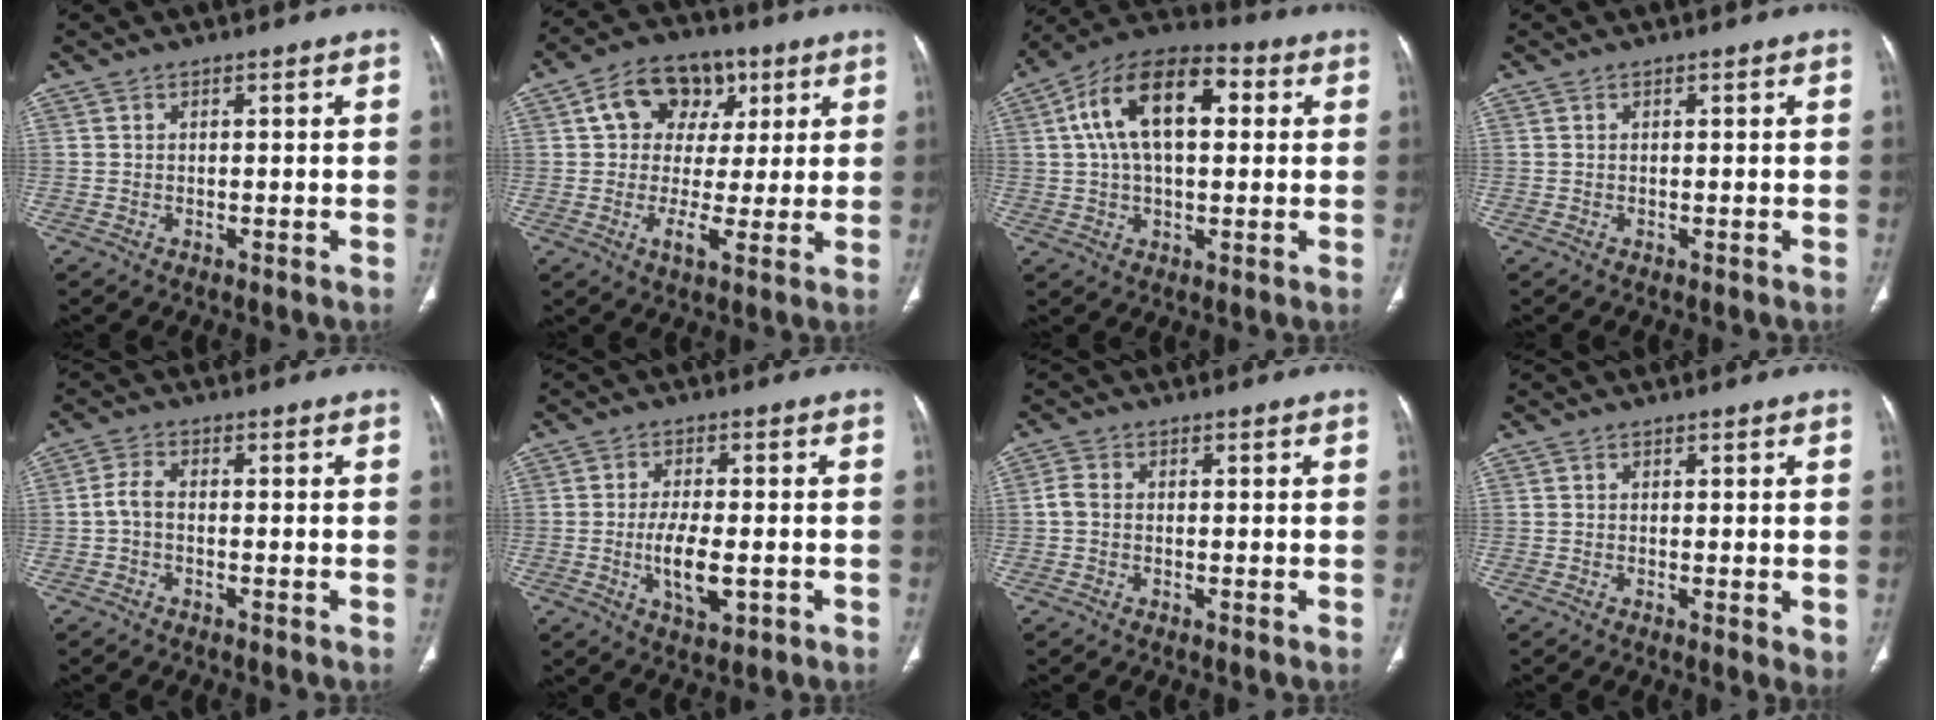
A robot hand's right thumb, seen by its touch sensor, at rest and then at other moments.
{"total": 12.7, "force": [3.9, 9.5, 7.6], "torque": [-0.089, 0.004, 0.054]}
{"total": 16.7, "force": [3.7, 9.2, 13.5], "torque": [-0.221, 0.027, 0.054]}
{"total": 0.0}
{"total": 2.9, "force": [-0.7, 1.5, 2.3], "torque": [-0.050, 0.008, -0.022]}
{"total": 7.2, "force": [-1.7, 3.2, 6.2], "torque": [-0.106, -0.002, -0.025]}
{"total": 2.1, "force": [-0.3, 1.6, 1.4], "torque": [-0.029, 0.004, -0.012]}
{"total": 2.6, "force": [-0.3, 0.9, 2.5], "torque": [-0.034, -0.009, -0.007]}